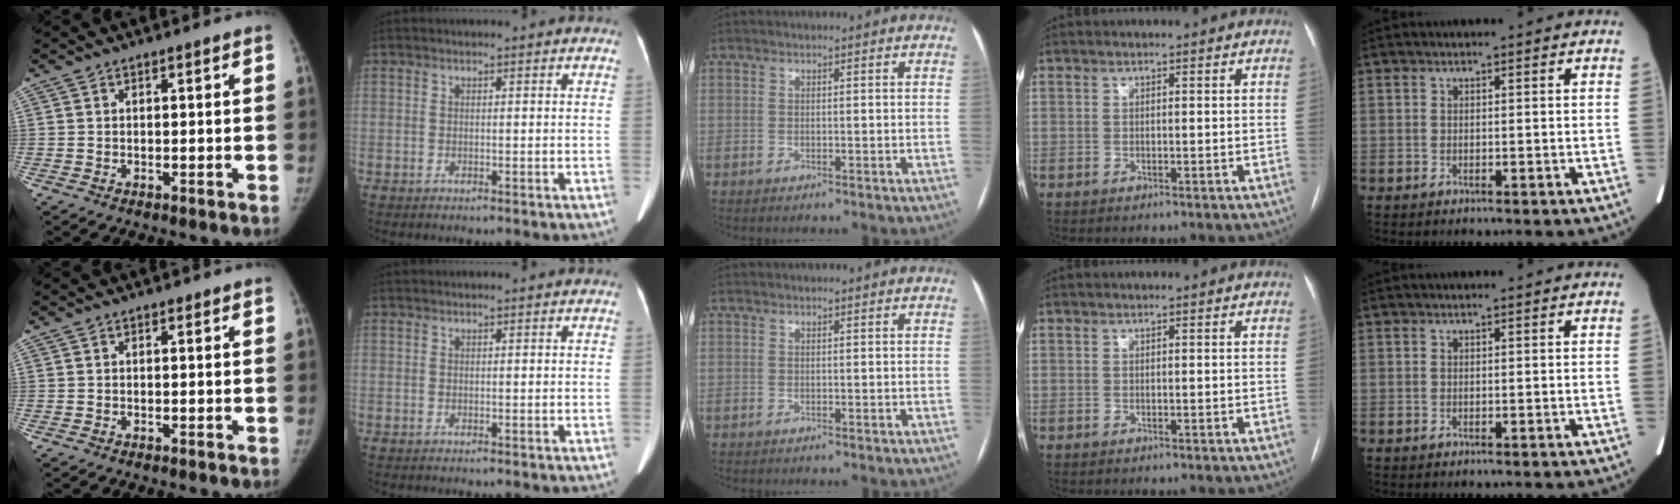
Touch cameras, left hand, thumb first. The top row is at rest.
{}